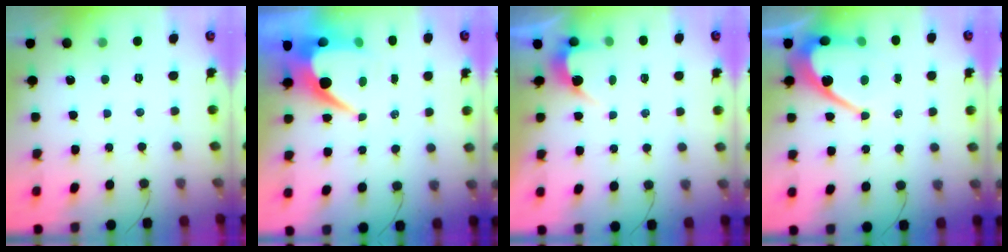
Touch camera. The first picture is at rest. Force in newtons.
{"total": 9.9, "press": 9.8, "slide": 0.9}
{"total": 2.5, "press": 2.5, "slide": 0.2}
{"total": 11.6, "press": 11.6, "slide": 0.9}